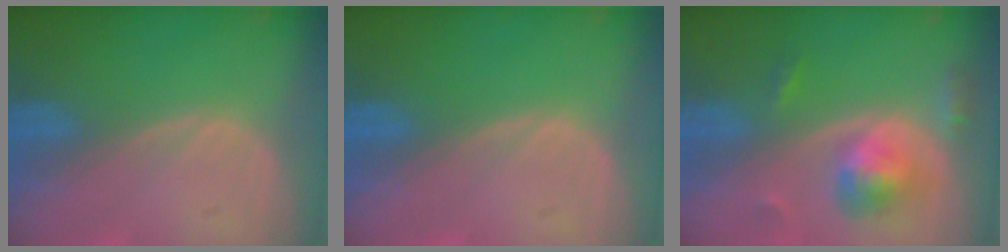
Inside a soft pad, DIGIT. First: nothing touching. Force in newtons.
{"total": 0.0}
{"total": 5.6, "press": 5.2, "slide": 2.0}